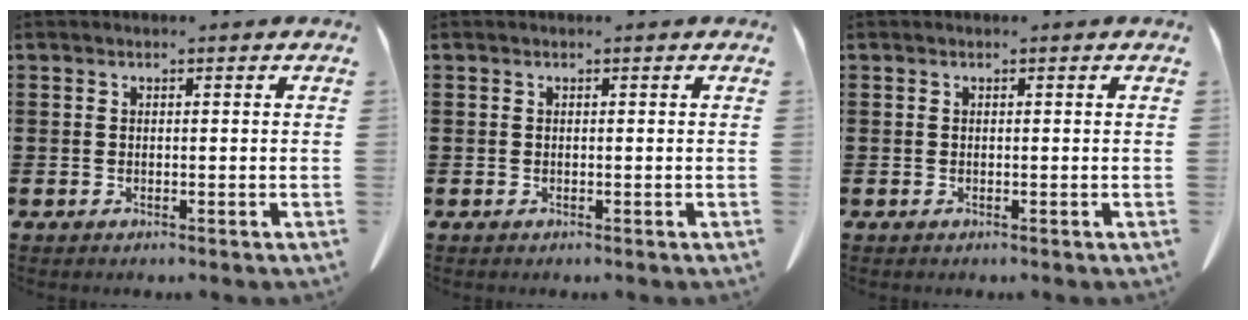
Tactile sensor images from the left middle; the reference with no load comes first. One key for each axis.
{"total": 0.0}
{"total": 0.0}